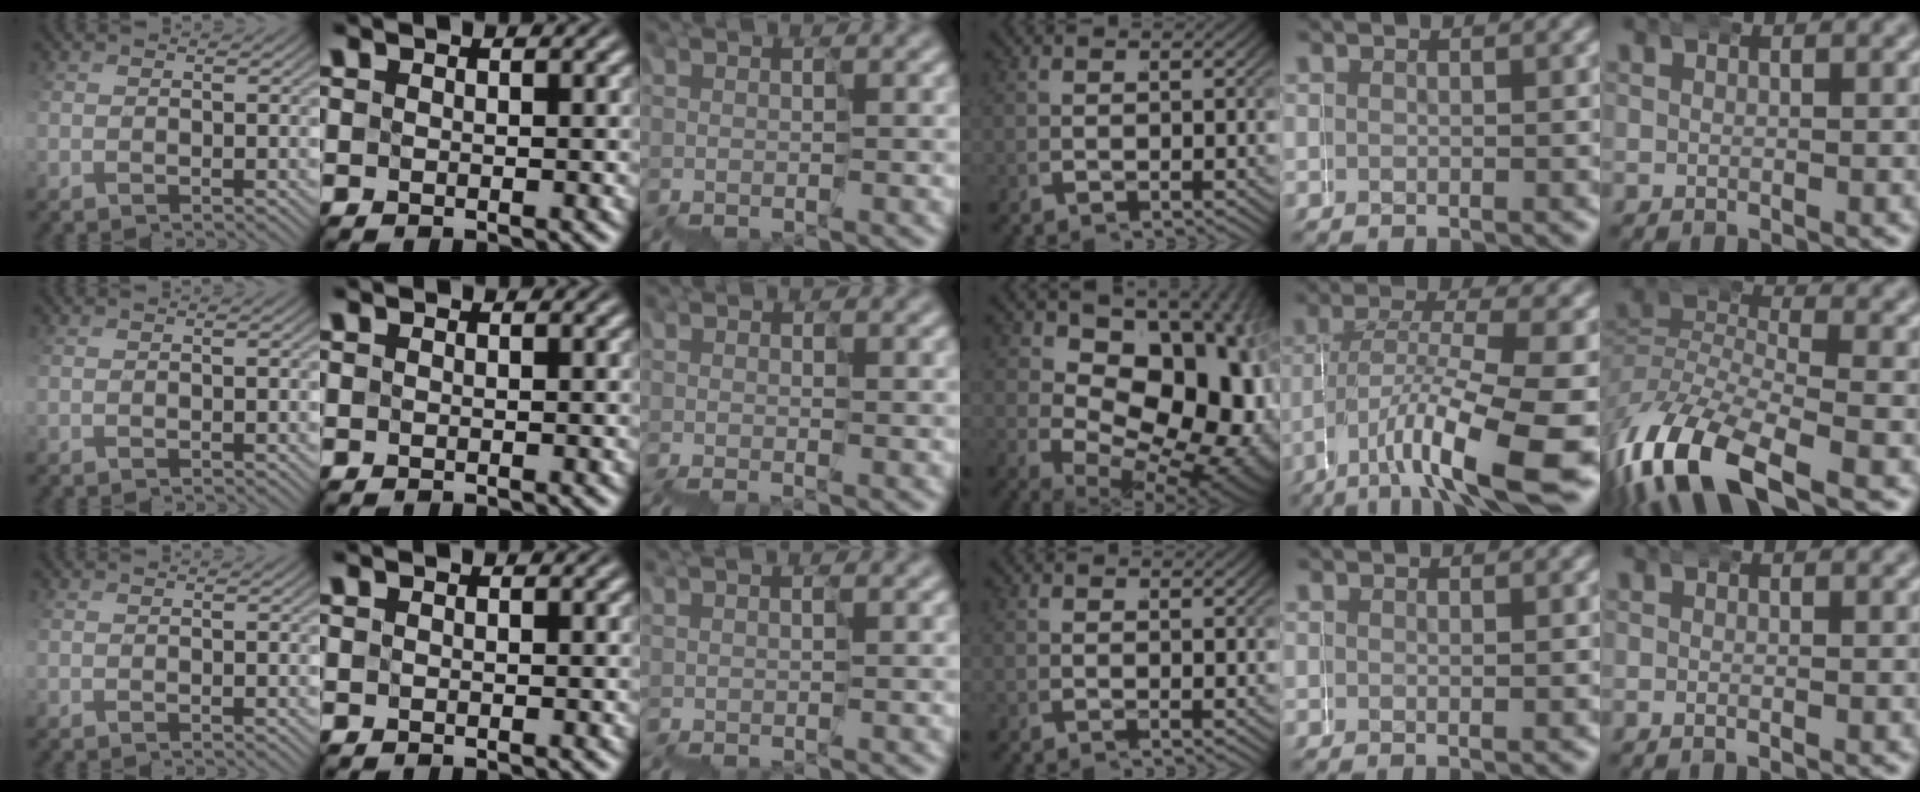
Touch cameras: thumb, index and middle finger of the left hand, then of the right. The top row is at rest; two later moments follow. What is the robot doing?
{"motion": "wrap", "object": "duck tape"}